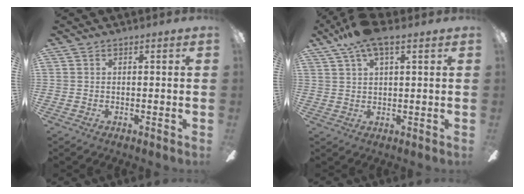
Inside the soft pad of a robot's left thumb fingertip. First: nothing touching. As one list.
[{"total": 8.4, "force": [5.4, 2.3, 6.1], "torque": [-0.126, -0.009, 0.099]}]